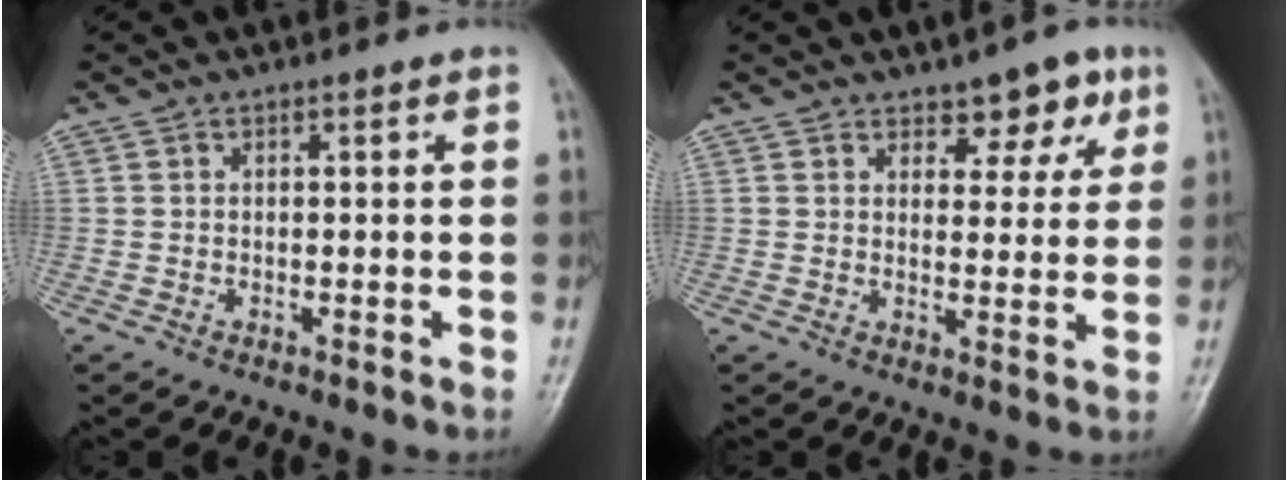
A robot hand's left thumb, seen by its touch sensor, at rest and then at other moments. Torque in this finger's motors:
{"motor_torque": [0.10, 0.25, -0.04, -0.16, 0.06]}